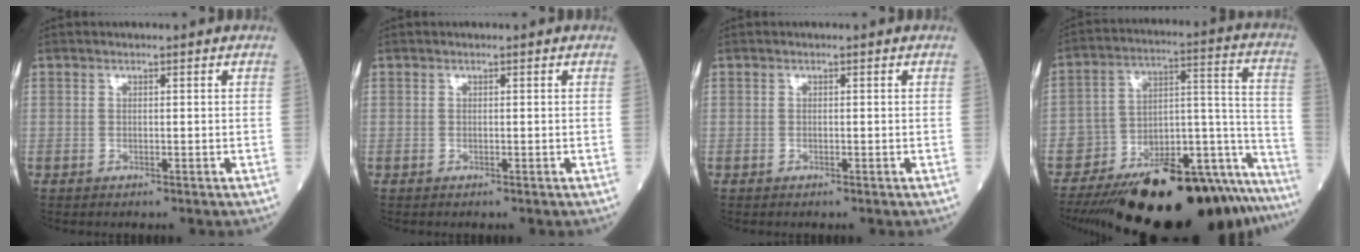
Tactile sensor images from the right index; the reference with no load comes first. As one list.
[{"total": 0.0}, {"total": 0.0}, {"total": 30.3, "force": [-24.8, 5.8, 16.4], "torque": [-0.168, 0.007, -0.353]}]